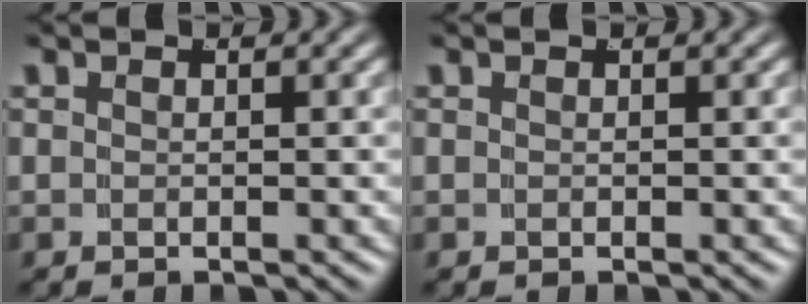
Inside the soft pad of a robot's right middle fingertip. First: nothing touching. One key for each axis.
{"total": 0.0}